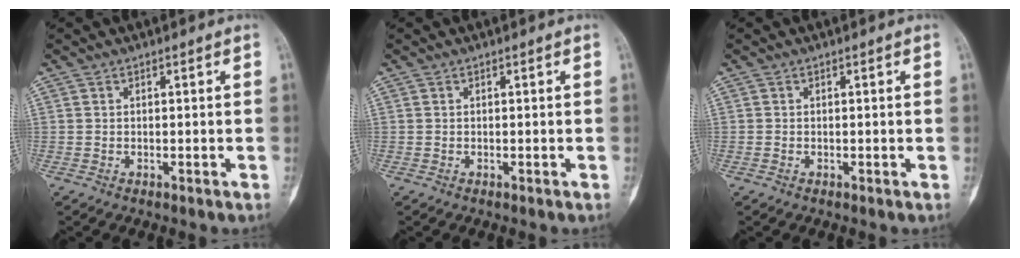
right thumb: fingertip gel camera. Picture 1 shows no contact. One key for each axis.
{"total": 0.0}
{"total": 0.0}